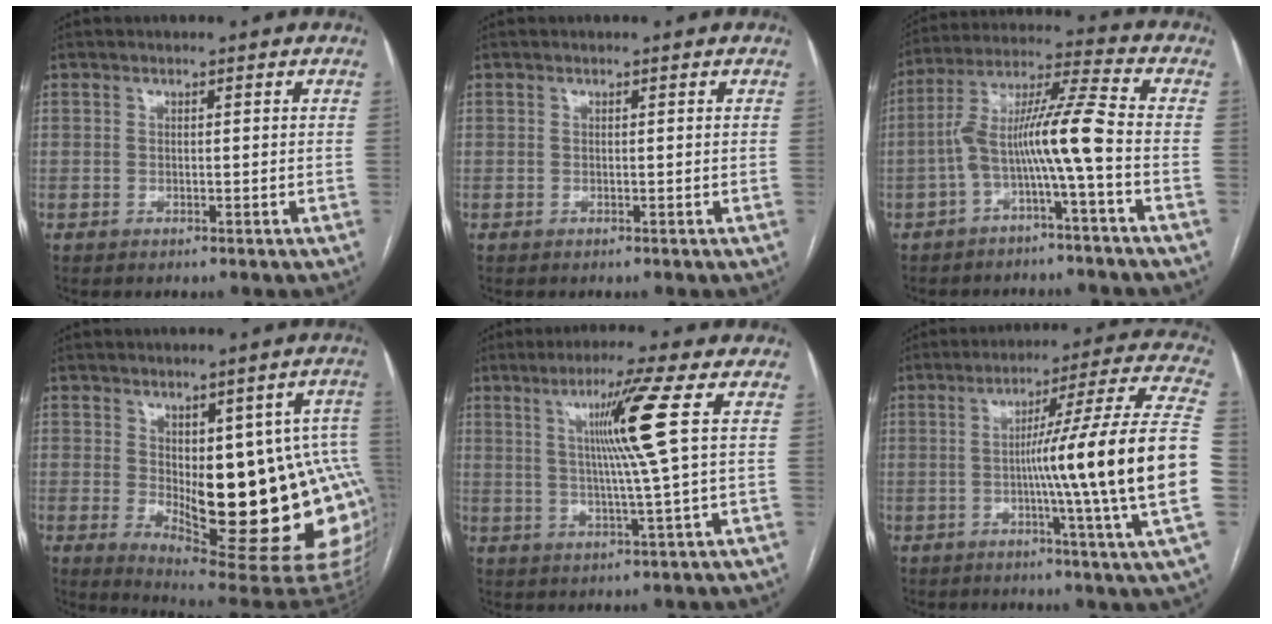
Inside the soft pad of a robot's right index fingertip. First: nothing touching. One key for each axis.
{"total": 0.0}
{"total": 10.1, "fx": -3.0, "fy": -0.5, "fz": 9.6, "tx": -0.178, "ty": 0.035, "tz": -0.057}
{"total": 22.2, "fx": -1.9, "fy": 6.9, "fz": 21.0, "tx": -0.188, "ty": 0.009, "tz": 0.003}
{"total": 9.2, "fx": 2.4, "fy": -2.5, "fz": 8.5, "tx": -0.147, "ty": -0.002, "tz": 0.050}
{"total": 20.7, "fx": -2.5, "fy": -3.0, "fz": 20.4, "tx": -0.258, "ty": 0.002, "tz": -0.054}